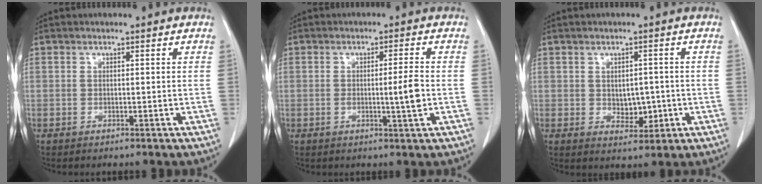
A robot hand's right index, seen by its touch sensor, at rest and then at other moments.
{"total": 4.1, "force": [-0.6, -0.2, 4.1], "torque": [-0.063, -0.004, -0.010]}
{"total": 3.9, "force": [-0.4, 2.6, 2.9], "torque": [-0.034, -0.001, 0.003]}